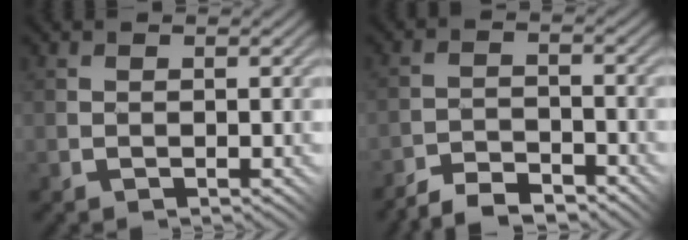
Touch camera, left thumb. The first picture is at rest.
{"total": 5.1, "force": [-4.9, 0.8, 1.5], "torque": [-0.019, 0.007, -0.097]}